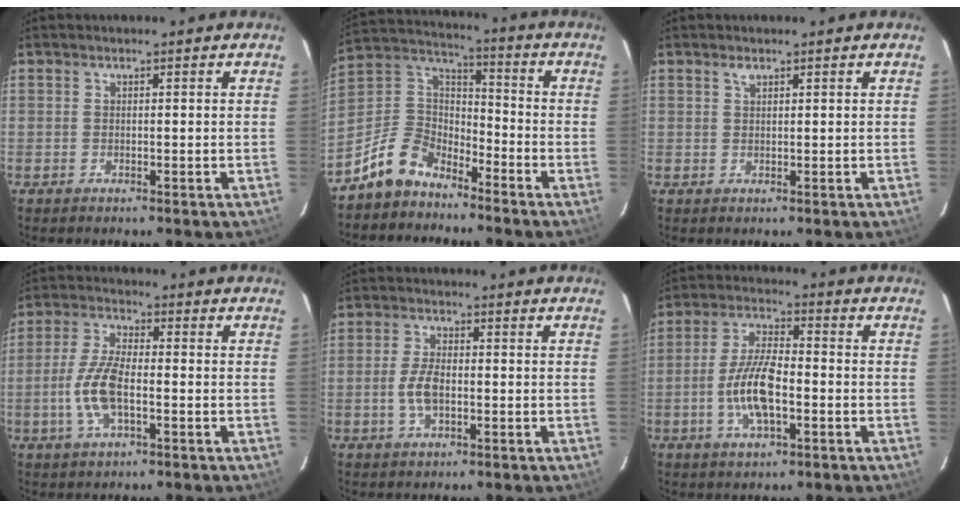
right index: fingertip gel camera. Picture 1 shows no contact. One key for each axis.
{"total": 11.6, "fx": -8.7, "fy": 6.2, "fz": 4.6, "tx": -0.115, "ty": 0.032, "tz": -0.167}
{"total": 1.0, "fx": 0.7, "fy": 0.5, "fz": 0.6, "tx": -0.010, "ty": 0.003, "tz": 0.013}
{"total": 8.7, "fx": -2.3, "fy": 3.4, "fz": 7.7, "tx": -0.168, "ty": 0.003, "tz": -0.046}
{"total": 5.0, "fx": -1.1, "fy": 2.5, "fz": 4.2, "tx": -0.089, "ty": 0.001, "tz": -0.019}
{"total": 10.1, "fx": -2.8, "fy": 3.6, "fz": 8.9, "tx": -0.183, "ty": 0.003, "tz": -0.053}